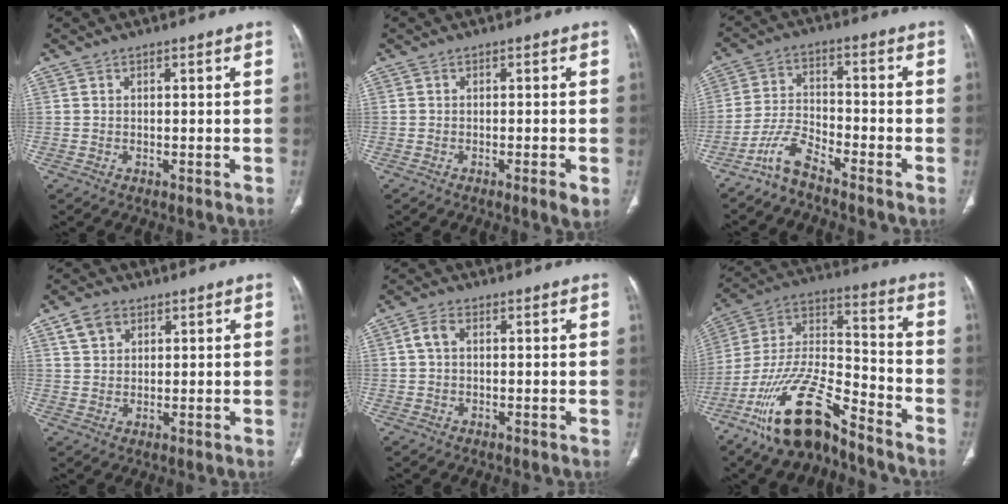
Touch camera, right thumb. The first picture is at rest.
{"total": 2.5, "force": [-1.0, 0.2, 2.3], "torque": [-0.035, -0.006, -0.017]}
{"total": 5.8, "force": [-5.0, 1.2, 2.7], "torque": [-0.055, 0.035, -0.109]}
{"total": 4.8, "force": [2.5, 3.4, 2.2], "torque": [-0.027, -0.007, 0.050]}
{"total": 2.8, "force": [0.5, 1.8, 2.1], "torque": [-0.045, 0.010, 0.009]}
{"total": 18.5, "force": [-13.1, 5.7, 11.7], "torque": [-0.217, 0.083, -0.240]}